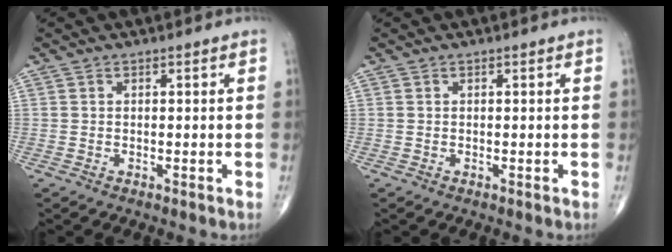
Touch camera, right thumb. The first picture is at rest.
{"total": 0.0}